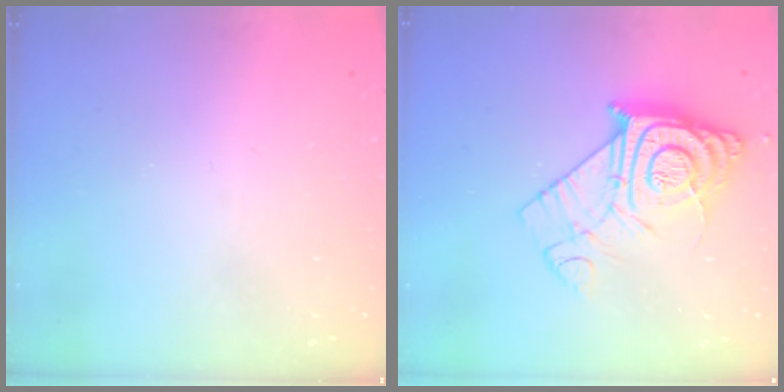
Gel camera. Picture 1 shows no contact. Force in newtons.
{"total": 14.9, "press": 14.8, "slide": 1.0}